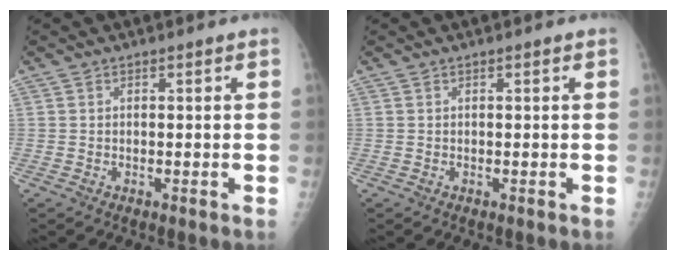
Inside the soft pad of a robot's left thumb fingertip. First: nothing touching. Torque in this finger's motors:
{"motor_torque": [-0.01, 0.02, -0.03, -0.03, 0.00]}